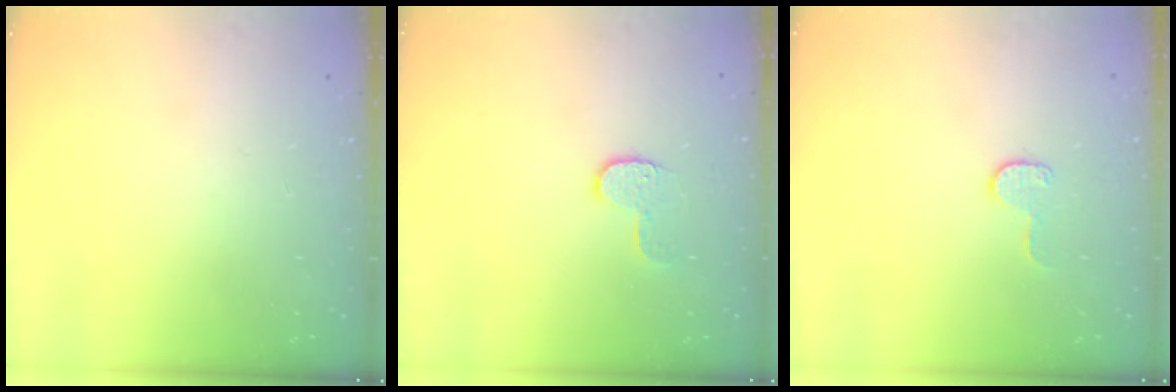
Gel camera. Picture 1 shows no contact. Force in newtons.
{"total": 6.8, "press": 6.8, "slide": 0.2}
{"total": 7.6, "press": 7.6, "slide": 0.1}